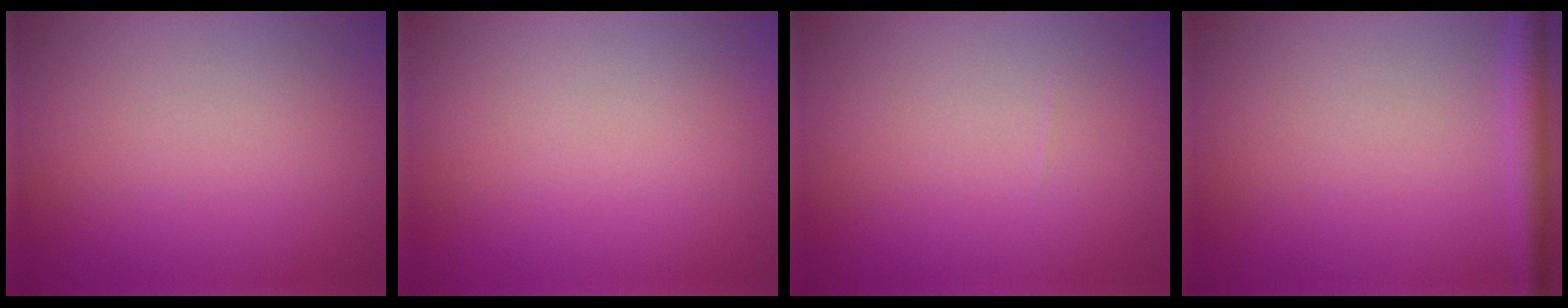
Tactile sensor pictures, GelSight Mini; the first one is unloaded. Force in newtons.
{"total": 0.0}
{"total": 0.0}
{"total": 2.8, "press": 2.8, "slide": 0.2}